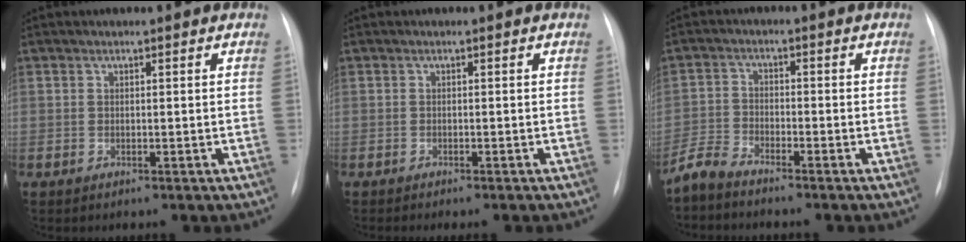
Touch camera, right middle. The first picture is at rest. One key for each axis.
{"total": 3.0, "fx": -2.6, "fy": 0.2, "fz": 1.6, "tx": -0.018, "ty": -0.006, "tz": -0.029}
{"total": 3.5, "fx": -3.5, "fy": 0.3, "fz": 0.7, "tx": -0.021, "ty": -0.015, "tz": -0.073}